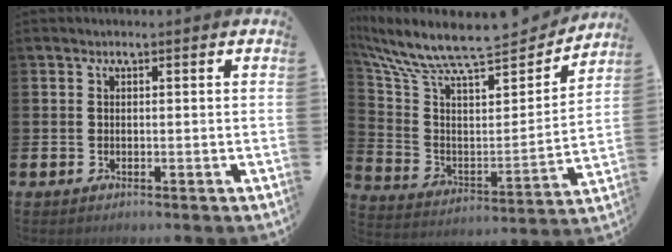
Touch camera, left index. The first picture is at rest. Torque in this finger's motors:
{"motor_torque": [0.45, -0.86, 1.00, 0.21]}